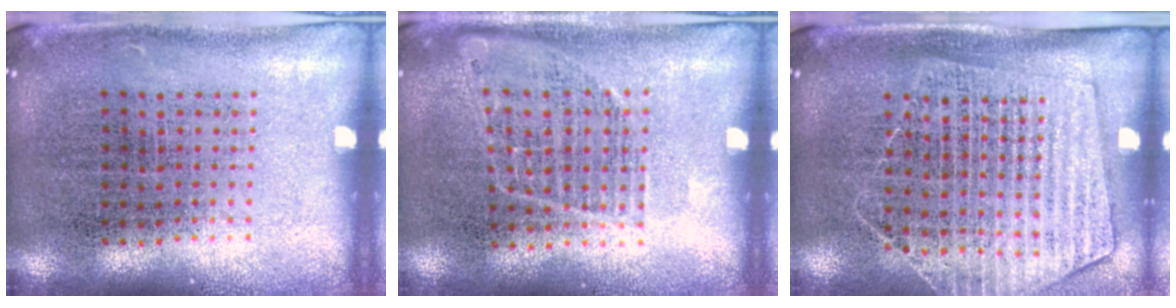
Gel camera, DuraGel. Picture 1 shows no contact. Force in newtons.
{"total": 0.9, "press": 0.9, "slide": 0.3}
{"total": 1.5, "press": 1.4, "slide": 0.6}